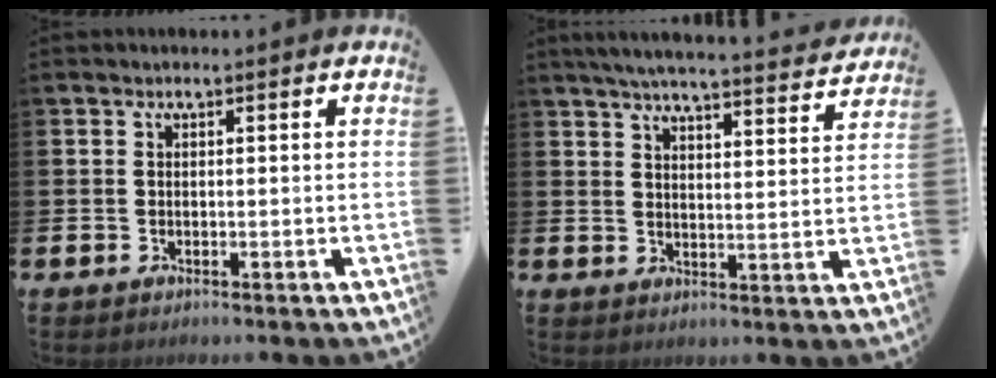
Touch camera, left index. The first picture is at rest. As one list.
[{"total": 5.7, "force": [5.4, 0.1, 1.6], "torque": [-0.043, -0.039, 0.094]}]